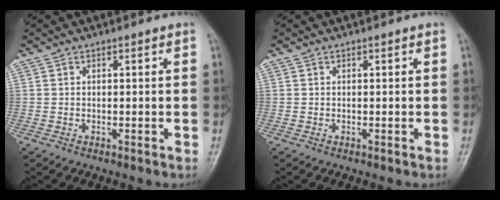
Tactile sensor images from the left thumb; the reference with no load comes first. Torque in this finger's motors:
{"motor_torque": [-0.22, 0.21, 0.13, 0.05, 0.00]}